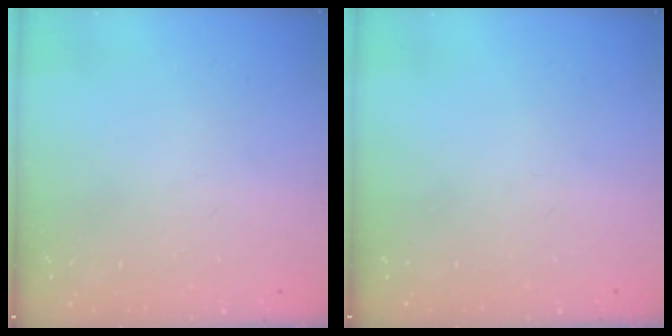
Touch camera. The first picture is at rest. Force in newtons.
{"total": 0.0}